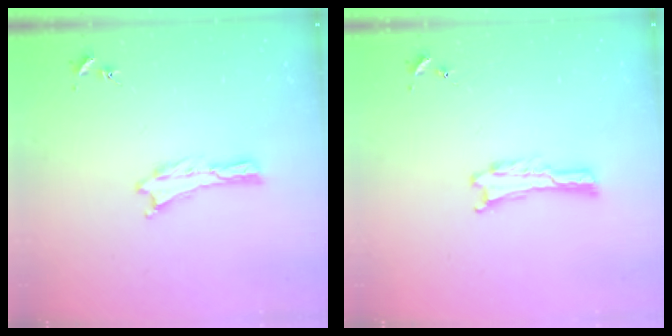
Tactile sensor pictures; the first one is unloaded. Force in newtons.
{"total": 0.0}